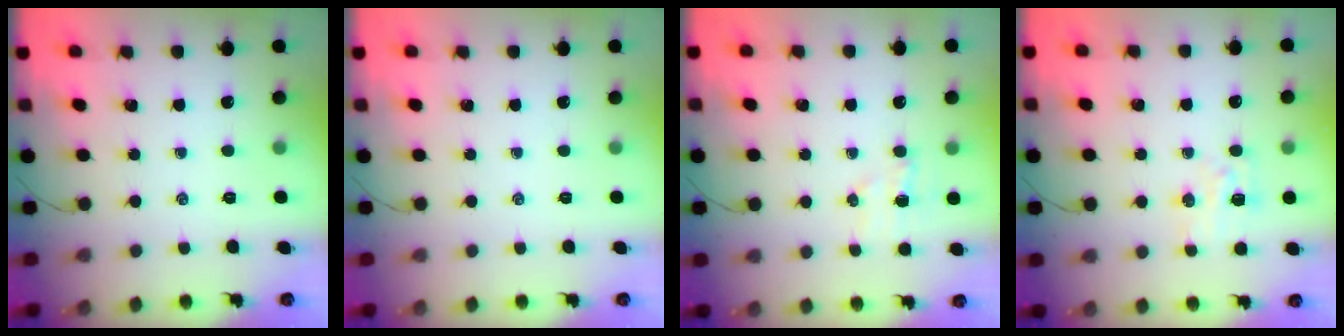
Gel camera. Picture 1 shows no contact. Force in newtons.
{"total": 0.0}
{"total": 4.3, "press": 4.2, "slide": 1.1}
{"total": 4.3, "press": 4.2, "slide": 0.8}